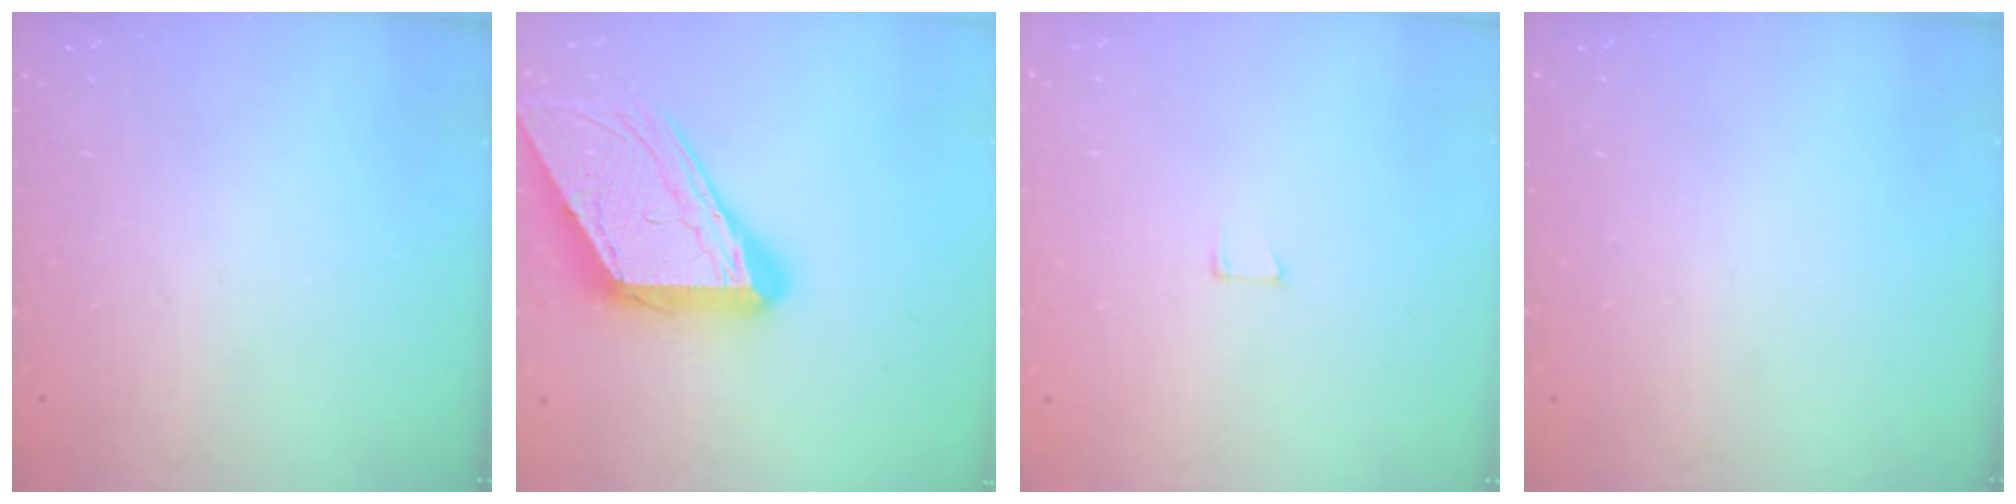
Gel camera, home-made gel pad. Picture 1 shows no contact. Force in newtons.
{"total": 16.3, "press": 16.2, "slide": 1.9}
{"total": 4.3, "press": 4.3, "slide": 0.4}
{"total": 0.0}